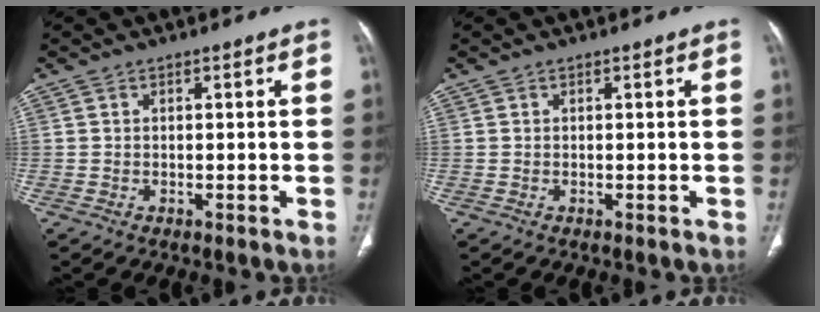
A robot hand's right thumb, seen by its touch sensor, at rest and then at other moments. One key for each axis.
{"total": 0.0}